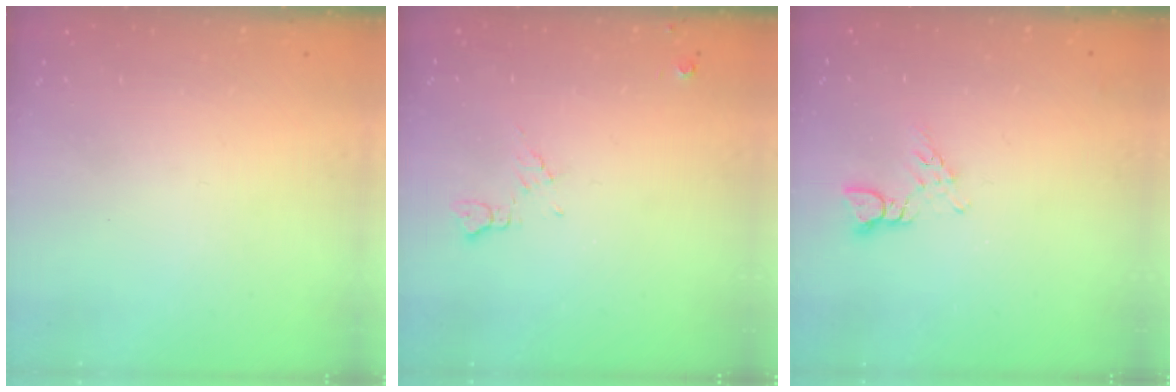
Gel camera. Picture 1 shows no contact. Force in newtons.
{"total": 6.9, "press": 6.8, "slide": 1.0}
{"total": 4.0, "press": 4.0, "slide": 0.5}